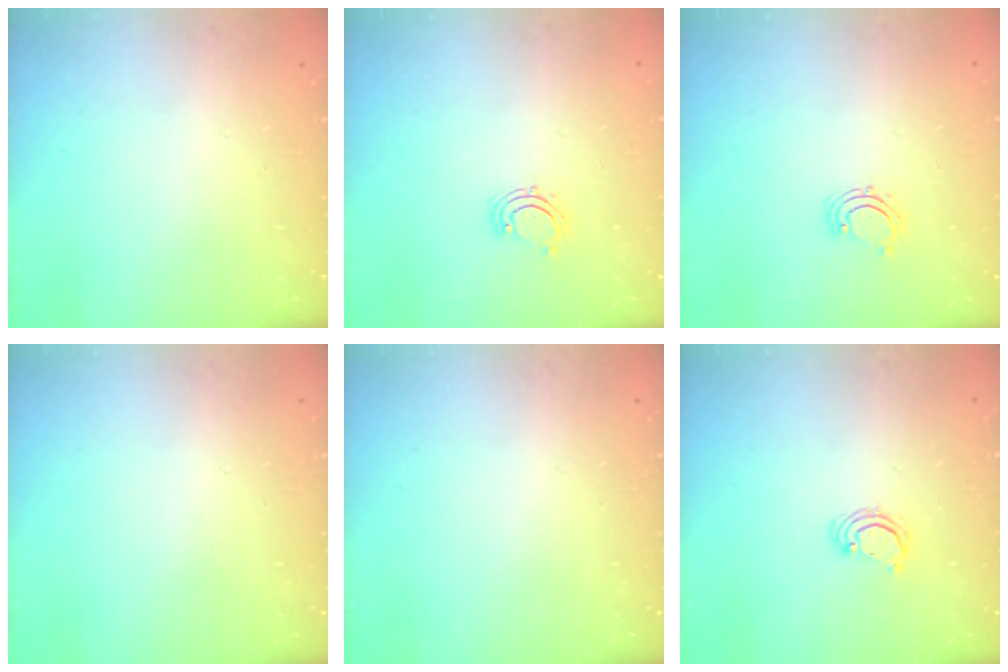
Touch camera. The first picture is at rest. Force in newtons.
{"total": 2.9, "press": 2.9, "slide": 0.4}
{"total": 2.9, "press": 2.9, "slide": 0.4}
{"total": 0.0}
{"total": 0.0}
{"total": 2.2, "press": 2.2, "slide": 0.1}